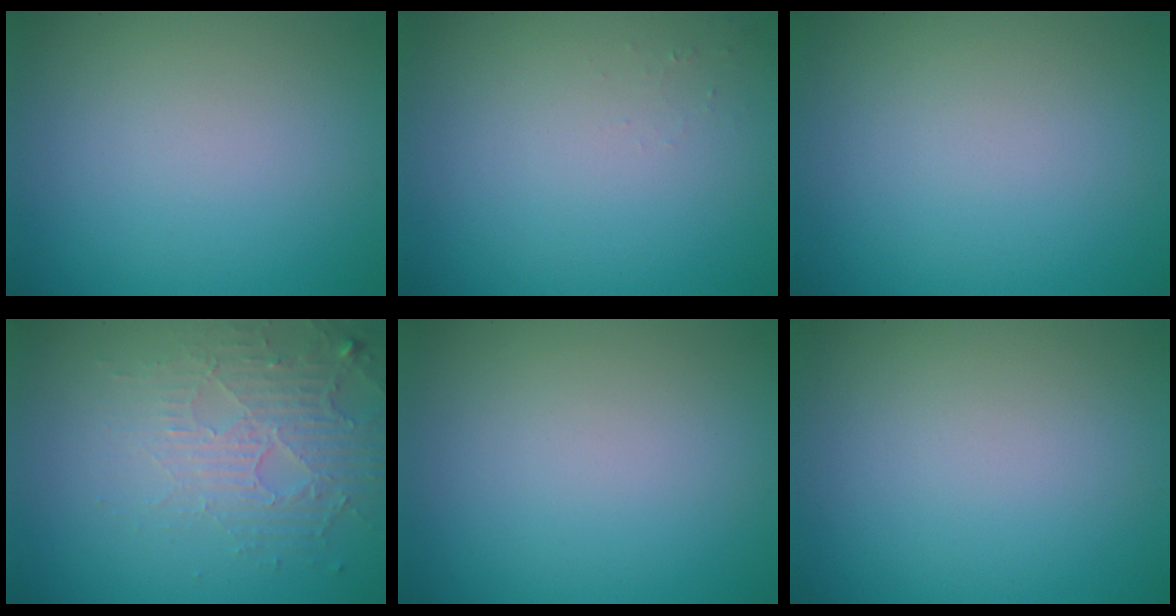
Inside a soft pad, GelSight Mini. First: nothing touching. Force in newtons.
{"total": 0.5, "press": 0.5, "slide": 0.1}
{"total": 0.0}
{"total": 5.2, "press": 3.3, "slide": 4.1}
{"total": 0.0}
{"total": 0.0}